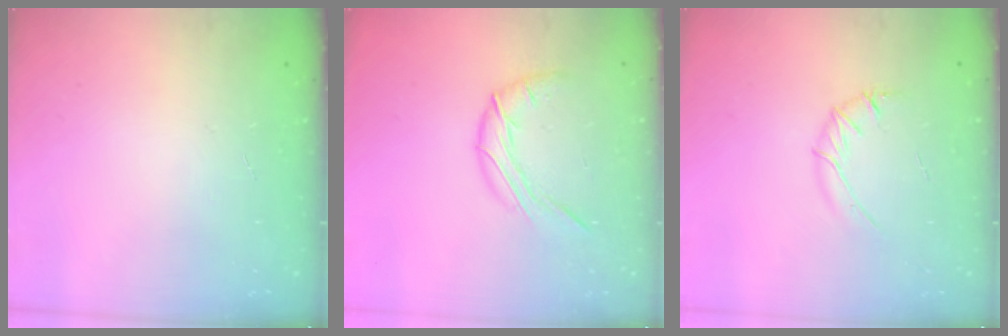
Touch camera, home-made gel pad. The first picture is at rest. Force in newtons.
{"total": 9.6, "press": 9.6, "slide": 0.7}
{"total": 4.5, "press": 4.3, "slide": 1.5}